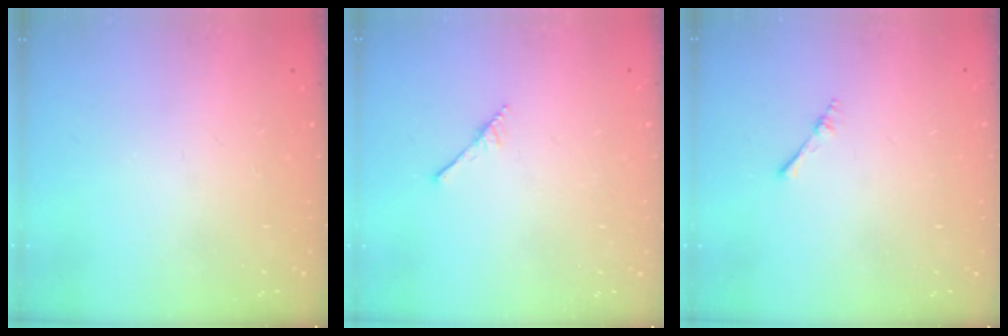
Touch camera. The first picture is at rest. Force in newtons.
{"total": 2.9, "press": 2.9, "slide": 0.2}
{"total": 2.2, "press": 2.1, "slide": 0.3}